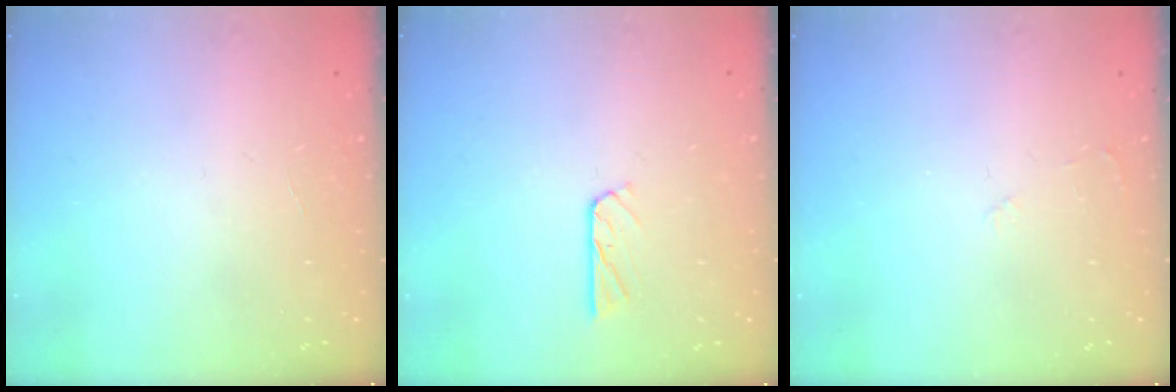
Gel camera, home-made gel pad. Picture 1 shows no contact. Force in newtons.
{"total": 3.9, "press": 3.9, "slide": 0.4}
{"total": 2.5, "press": 2.5, "slide": 0.4}